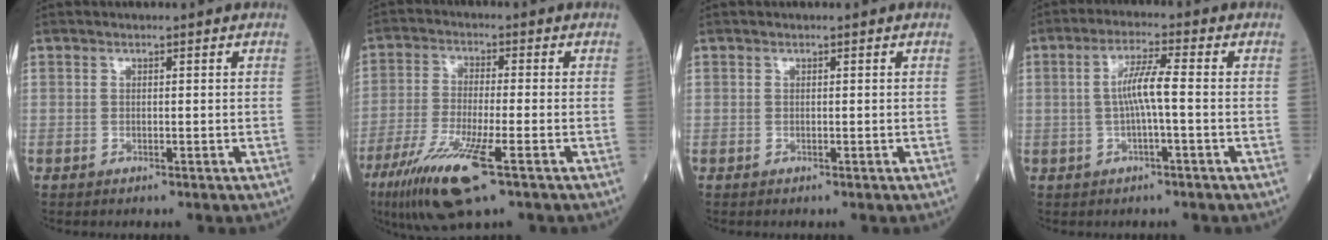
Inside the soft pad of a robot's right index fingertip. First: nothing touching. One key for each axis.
{"total": 11.5, "fx": -6.2, "fy": 1.1, "fz": 9.7, "tx": -0.198, "ty": -0.031, "tz": -0.107}
{"total": 0.0}
{"total": 5.2, "fx": -0.2, "fy": 0.0, "fz": 5.2, "tx": -0.102, "ty": 0.010, "tz": -0.002}